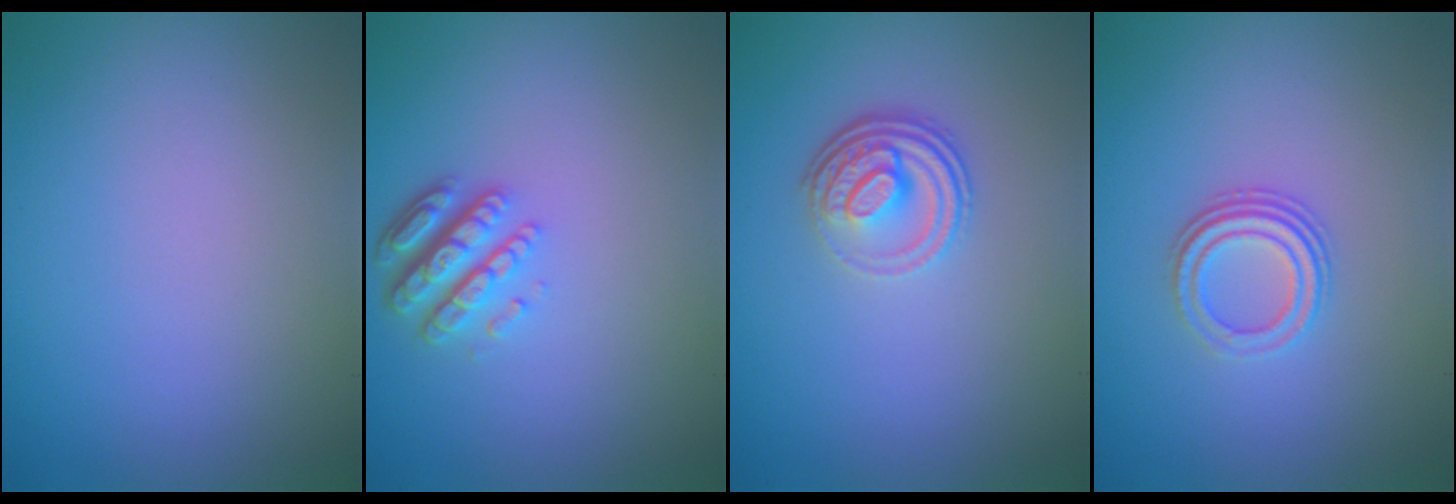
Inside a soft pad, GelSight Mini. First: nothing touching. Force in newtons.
{"total": 4.1, "press": 3.1, "slide": 2.7}
{"total": 3.9, "press": 2.8, "slide": 2.7}
{"total": 2.9, "press": 2.2, "slide": 2.0}